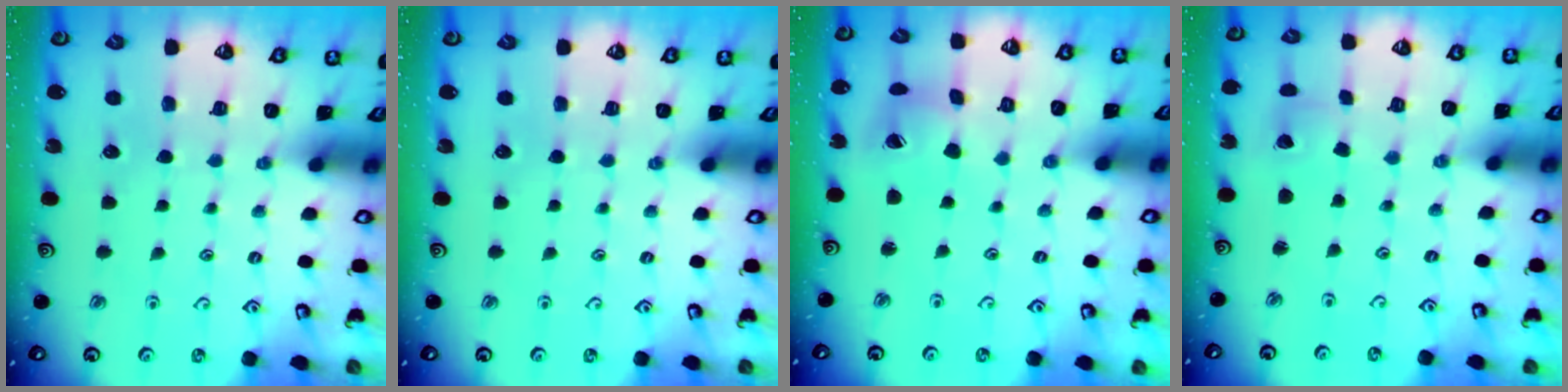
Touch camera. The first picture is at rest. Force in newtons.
{"total": 0.0}
{"total": 9.0, "press": 8.9, "slide": 0.8}
{"total": 2.1, "press": 2.1, "slide": 0.2}